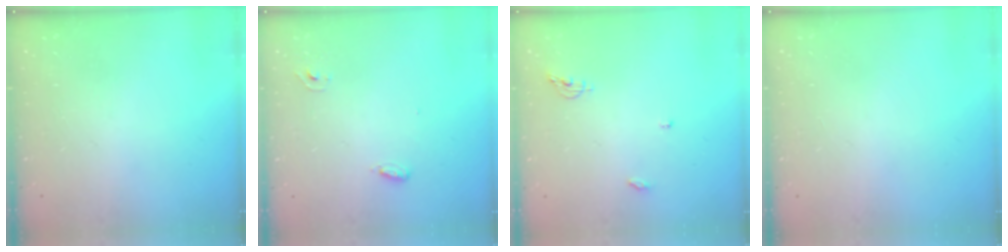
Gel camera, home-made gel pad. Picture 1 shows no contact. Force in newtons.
{"total": 3.5, "press": 3.2, "slide": 1.4}
{"total": 5.4, "press": 5.4, "slide": 0.4}
{"total": 1.1, "press": 0.8, "slide": 0.7}